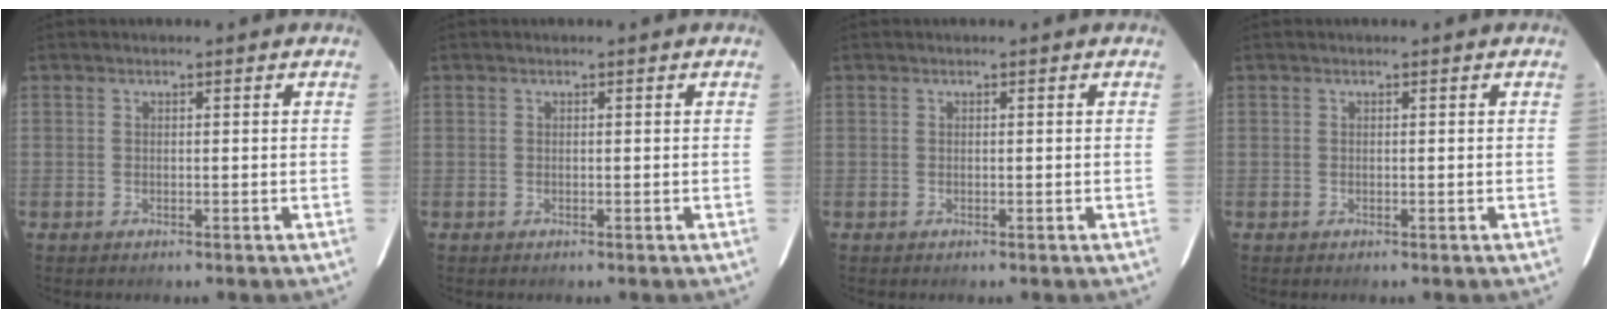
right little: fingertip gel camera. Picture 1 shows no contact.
{"total": 0.0}
{"total": 0.0}
{"total": 0.0}